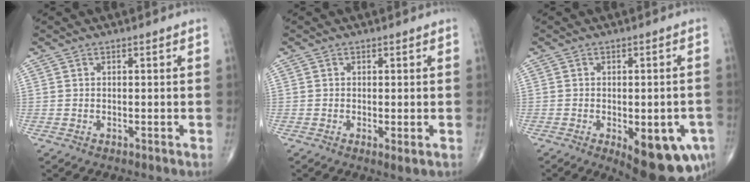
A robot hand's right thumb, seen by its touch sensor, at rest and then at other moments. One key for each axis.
{"total": 1.4, "fx": -0.3, "fy": 0.3, "fz": 1.3, "tx": -0.029, "ty": -0.008, "tz": -0.007}
{"total": 14.2, "fx": -5.6, "fy": 5.9, "fz": 11.7, "tx": -0.113, "ty": 0.003, "tz": -0.056}